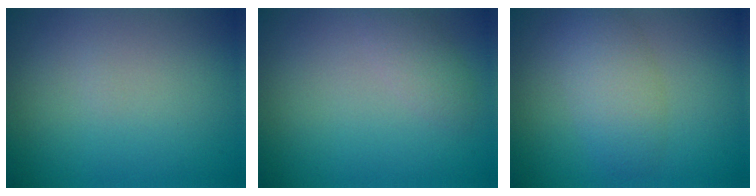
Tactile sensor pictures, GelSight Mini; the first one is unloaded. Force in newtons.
{"total": 1.5, "press": 1.5, "slide": 0.1}
{"total": 3.4, "press": 3.4, "slide": 0.3}